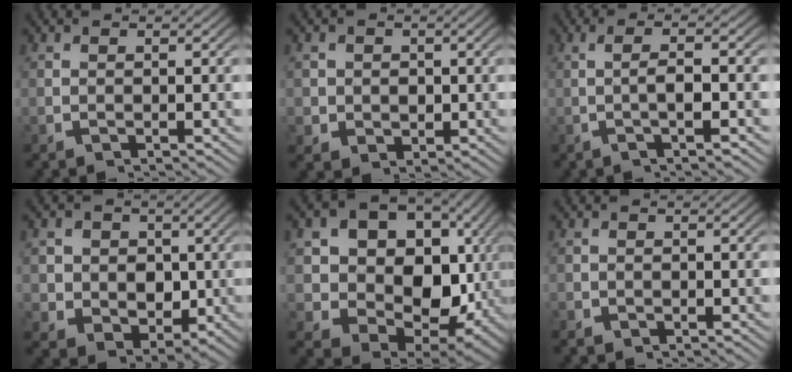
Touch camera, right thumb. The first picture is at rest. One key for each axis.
{"total": 3.6, "fx": 0.2, "fy": 3.3, "fz": 1.5, "tx": -0.032, "ty": -0.021, "tz": 0.014}
{"total": 4.0, "fx": -0.2, "fy": 0.6, "fz": 3.9, "tx": -0.071, "ty": 0.009, "tz": -0.007}
{"total": 8.7, "fx": 0.1, "fy": 7.4, "fz": 4.7, "tx": -0.106, "ty": -0.049, "tz": 0.020}
{"total": 19.6, "fx": 2.3, "fy": 15.1, "fz": 12.3, "tx": -0.235, "ty": -0.038, "tz": 0.035}
{"total": 0.9, "fx": -0.4, "fy": 0.8, "fz": 0.1, "tx": -0.001, "ty": -0.006, "tz": -0.008}